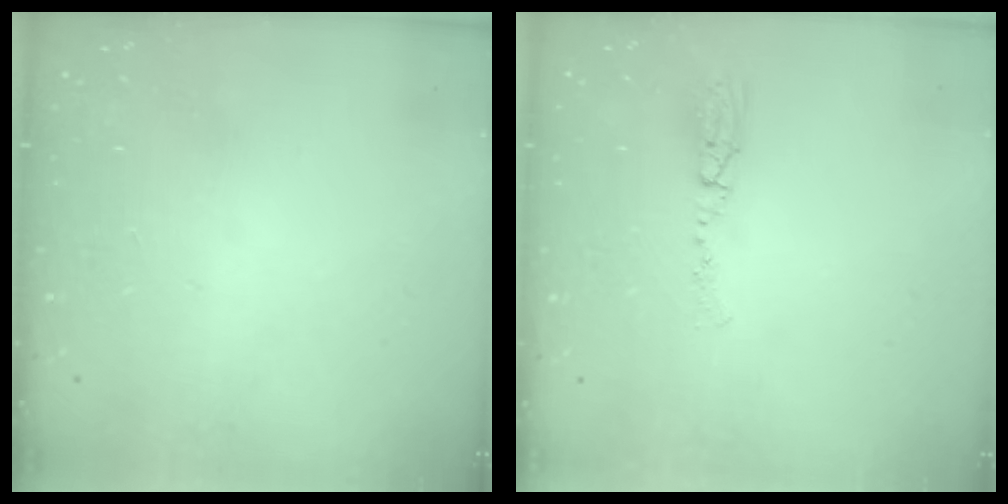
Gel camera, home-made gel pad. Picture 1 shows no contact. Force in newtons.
{"total": 4.6, "press": 4.0, "slide": 2.1}